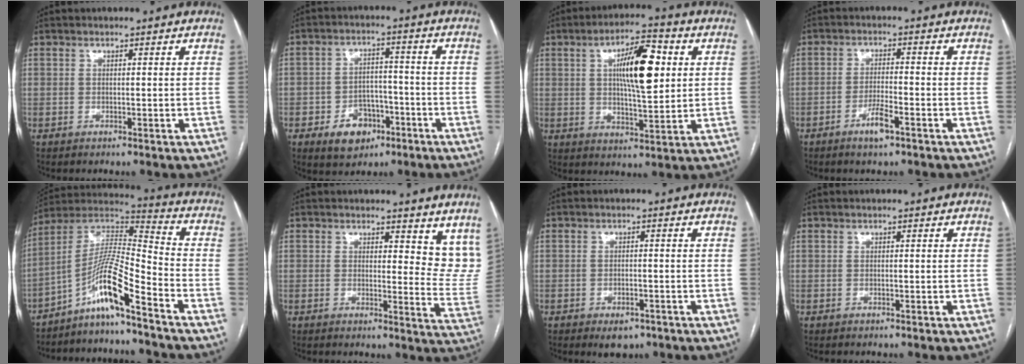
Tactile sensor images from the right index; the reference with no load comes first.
{"total": 7.6, "force": [-3.8, 5.5, 3.7], "torque": [-0.061, 0.016, -0.053]}
{"total": 11.8, "force": [2.8, 3.0, 11.1], "torque": [-0.188, 0.011, 0.044]}
{"total": 4.1, "force": [-2.5, 0.5, 3.2], "torque": [-0.063, -0.003, -0.044]}
{"total": 11.3, "force": [-7.4, -0.1, 8.5], "torque": [-0.171, 0.013, -0.142]}
{"total": 10.1, "force": [8.4, 4.2, 3.7], "torque": [-0.009, -0.037, 0.074]}
{"total": 3.3, "force": [-2.0, 1.7, 1.9], "torque": [-0.026, -0.002, -0.019]}
{"total": 0.0}